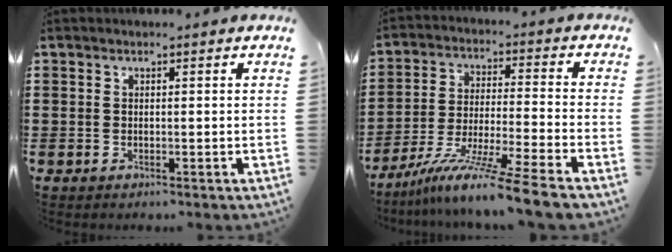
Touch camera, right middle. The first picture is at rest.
{"total": 11.3, "force": [-9.5, -1.3, 6.0], "torque": [-0.109, -0.002, -0.186]}